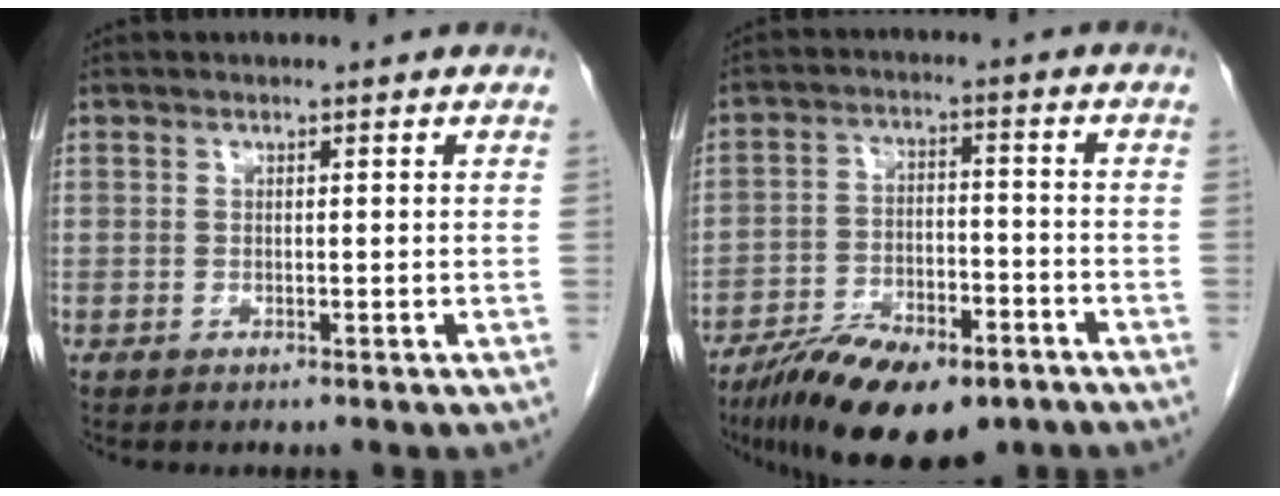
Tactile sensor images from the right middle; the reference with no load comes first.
{"total": 14.5, "force": [-10.2, 5.3, 8.9], "torque": [-0.151, -0.008, -0.171]}